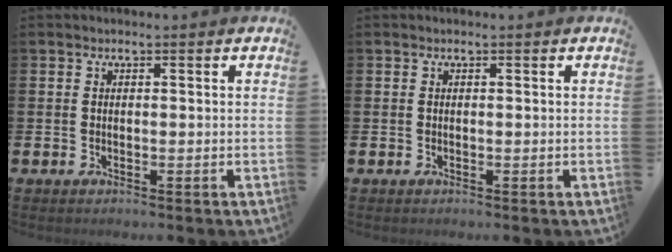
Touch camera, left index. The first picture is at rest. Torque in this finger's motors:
{"motor_torque": [0.00, 0.00, 0.00, 0.00]}